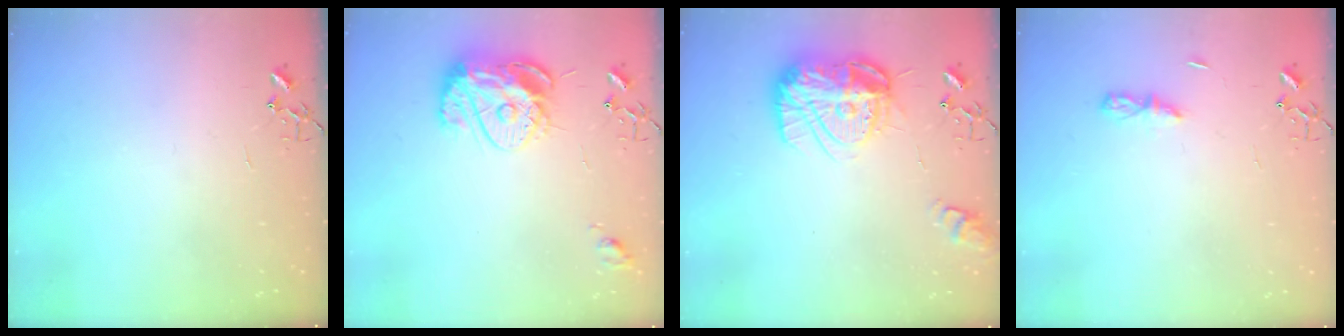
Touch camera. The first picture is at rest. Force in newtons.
{"total": 14.7, "press": 14.6, "slide": 1.4}
{"total": 16.5, "press": 16.4, "slide": 1.5}
{"total": 3.8, "press": 3.7, "slide": 0.4}